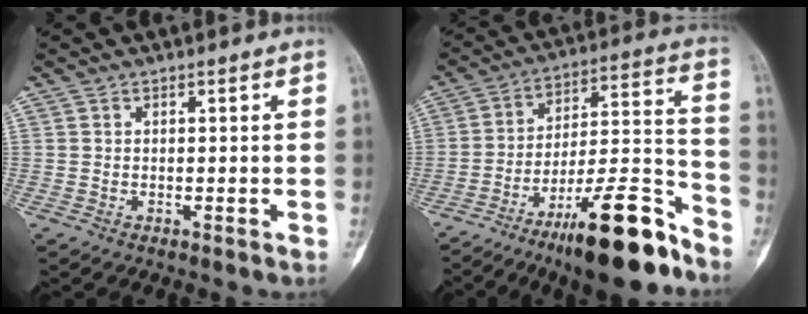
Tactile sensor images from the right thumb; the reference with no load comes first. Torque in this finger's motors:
{"motor_torque": [2.88, 1.20, 1.30, -1.47, 0.57]}